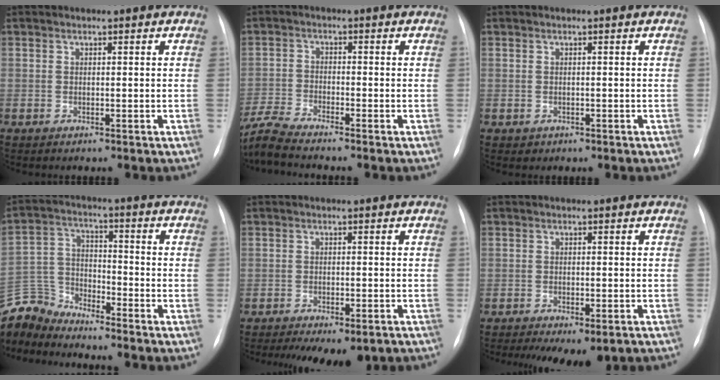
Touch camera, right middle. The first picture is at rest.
{"total": 5.4, "force": [-5.0, -1.0, 1.5], "torque": [-0.040, -0.019, -0.102]}
{"total": 0.6, "force": [-0.2, 0.6, 0.0], "torque": [-0.004, 0.000, 0.001]}
{"total": 8.7, "force": [-8.6, 1.0, 0.0], "torque": [-0.009, 0.012, -0.175]}
{"total": 8.3, "force": [-5.8, 3.4, 4.8], "torque": [-0.065, -0.004, -0.077]}
{"total": 6.8, "force": [-4.5, 2.8, 4.2], "torque": [-0.057, -0.007, -0.061]}